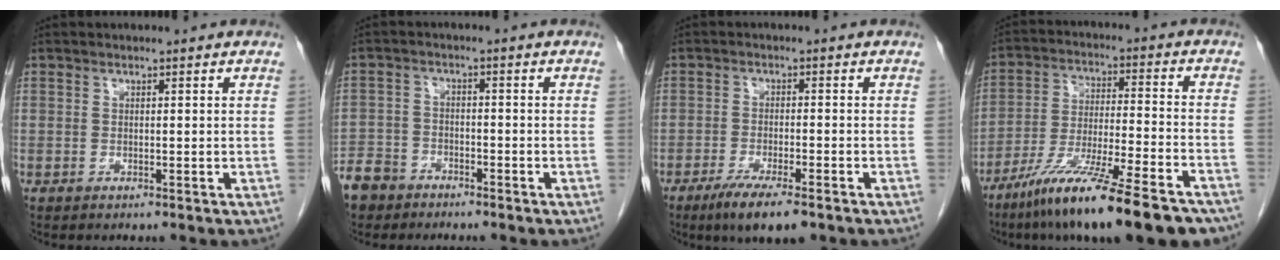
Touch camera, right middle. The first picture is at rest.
{"total": 7.0, "force": [-5.4, 4.3, 1.0], "torque": [-0.031, 0.003, -0.101]}
{"total": 7.4, "force": [-5.0, 1.0, 5.3], "torque": [-0.089, -0.016, -0.077]}
{"total": 20.7, "force": [-15.3, 1.9, 13.8], "torque": [-0.187, -0.028, -0.251]}